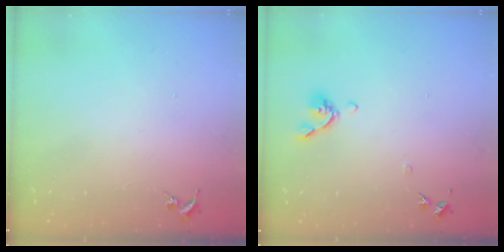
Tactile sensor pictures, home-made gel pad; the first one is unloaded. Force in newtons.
{"total": 7.9, "press": 7.8, "slide": 1.5}